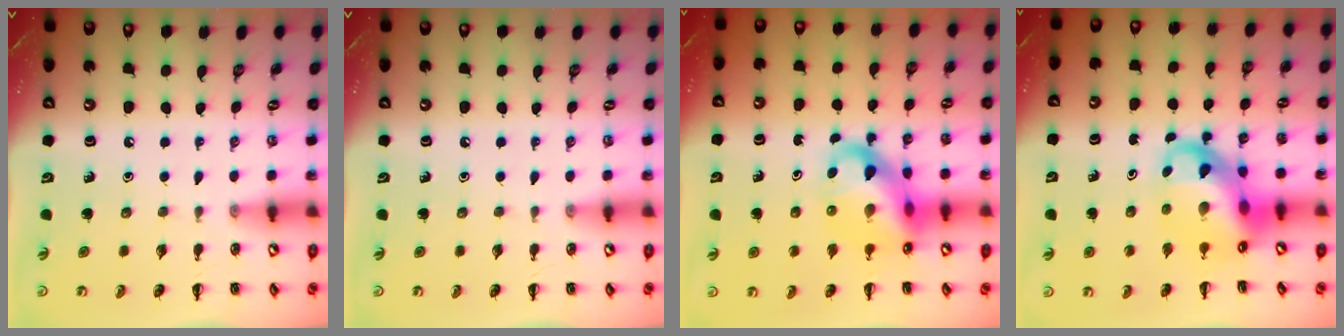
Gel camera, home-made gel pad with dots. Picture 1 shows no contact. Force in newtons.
{"total": 0.0}
{"total": 13.4, "press": 12.9, "slide": 3.6}
{"total": 11.1, "press": 10.7, "slide": 3.0}